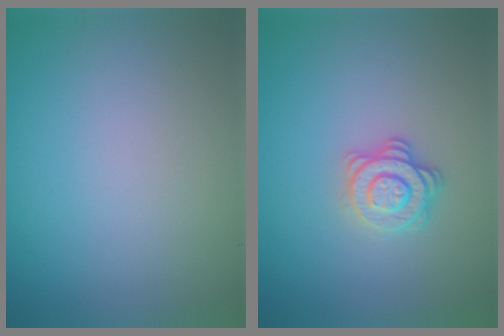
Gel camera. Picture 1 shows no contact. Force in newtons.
{"total": 2.8, "press": 2.5, "slide": 1.2}